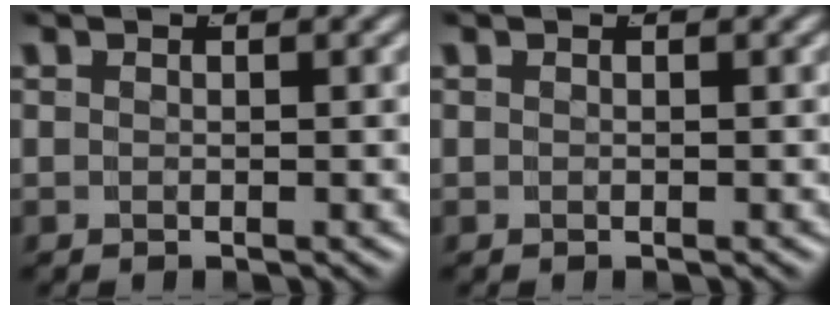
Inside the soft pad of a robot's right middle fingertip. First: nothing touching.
{"total": 0.0}